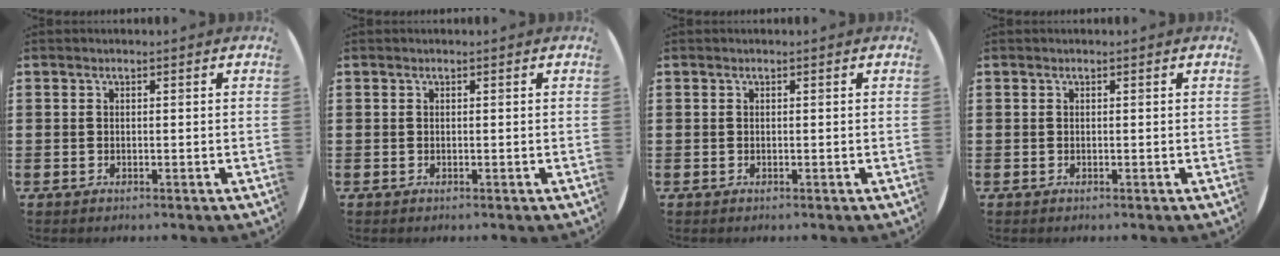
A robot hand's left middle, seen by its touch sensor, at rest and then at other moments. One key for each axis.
{"total": 0.0}
{"total": 0.0}
{"total": 0.0}